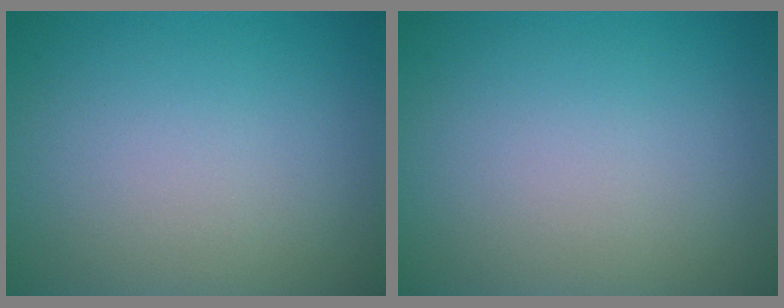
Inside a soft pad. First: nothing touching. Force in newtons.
{"total": 0.0}